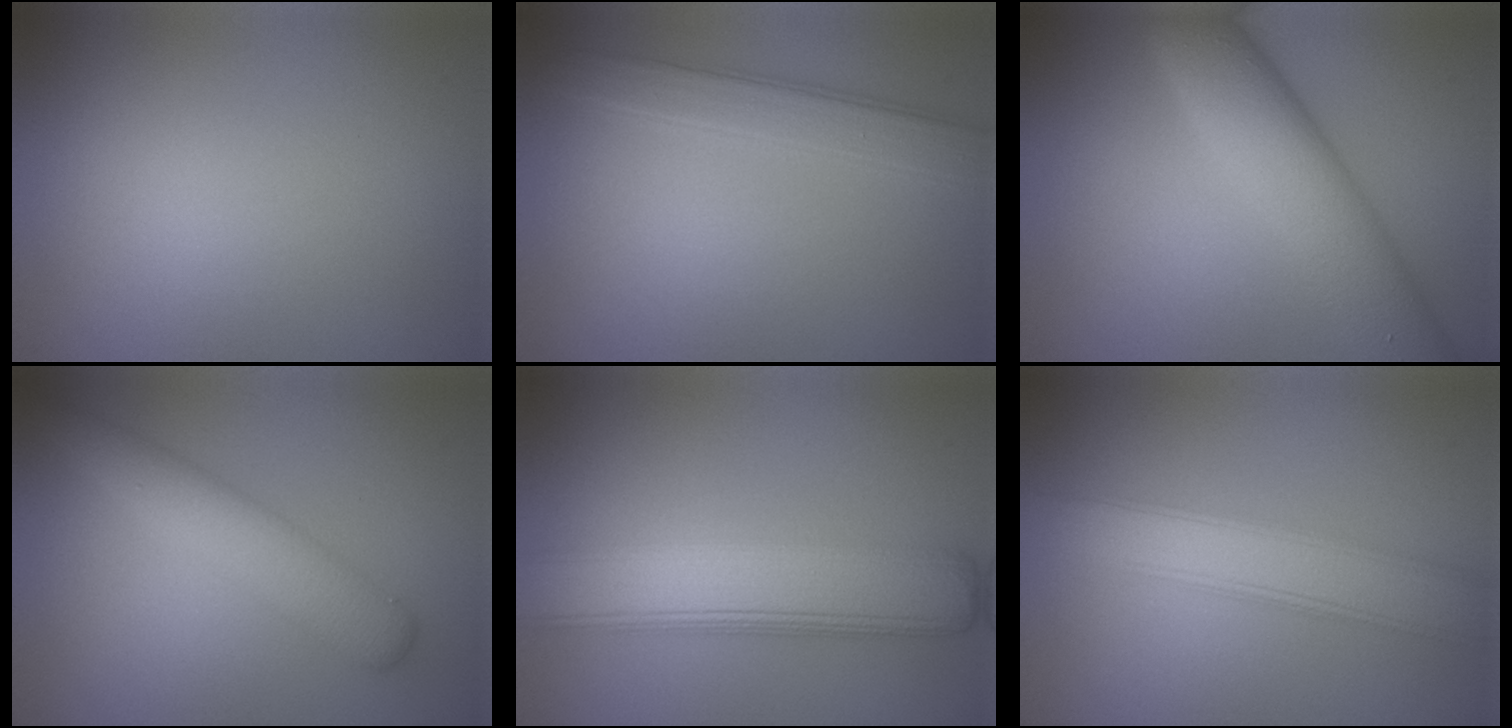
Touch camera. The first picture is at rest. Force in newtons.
{"total": 3.5, "press": 3.5, "slide": 0.2}
{"total": 8.4, "press": 8.4, "slide": 0.2}
{"total": 4.0, "press": 4.0, "slide": 0.1}
{"total": 7.8, "press": 7.8, "slide": 0.1}
{"total": 4.9, "press": 4.9, "slide": 0.2}